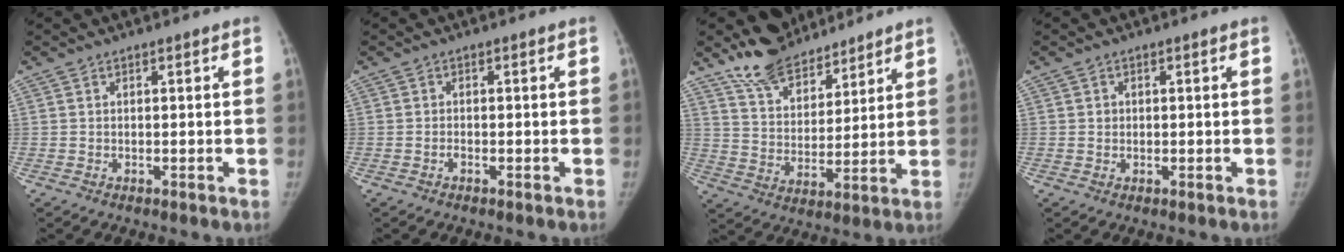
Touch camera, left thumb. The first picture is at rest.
{"total": 0.6, "force": [-0.5, 0.3, 0.1], "torque": [0.003, -0.002, -0.011]}
{"total": 11.6, "force": [10.0, 4.9, 3.3], "torque": [-0.029, -0.061, 0.187]}
{"total": 1.0, "force": [0.1, 1.0, 0.1], "torque": [0.008, -0.001, 0.001]}